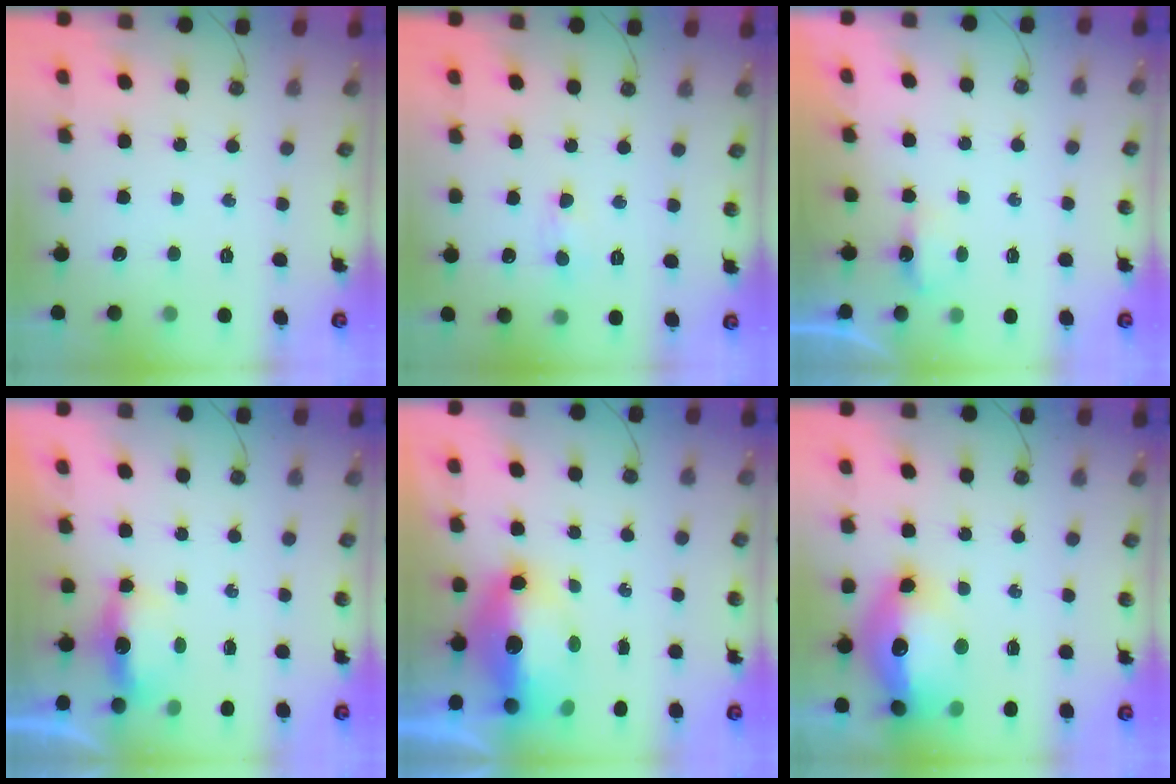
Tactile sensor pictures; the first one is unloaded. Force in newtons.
{"total": 4.6, "press": 4.6, "slide": 0.7}
{"total": 5.5, "press": 2.6, "slide": 4.9}
{"total": 4.6, "press": 4.6, "slide": 0.5}
{"total": 10.6, "press": 10.6, "slide": 1.1}
{"total": 17.7, "press": 17.6, "slide": 1.8}